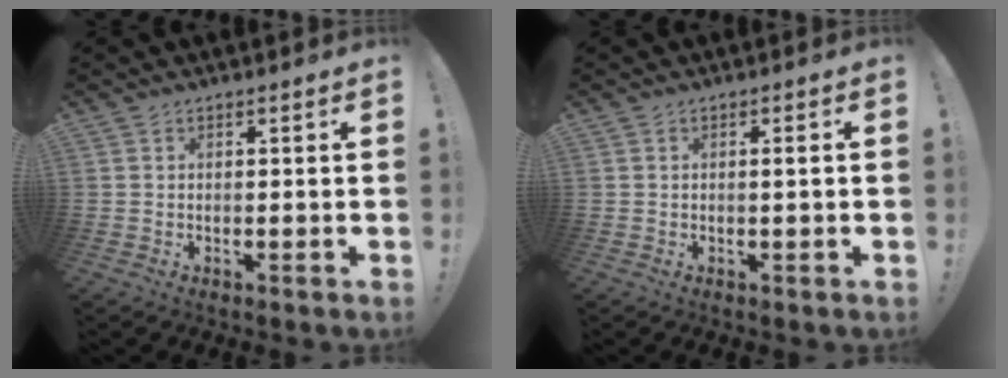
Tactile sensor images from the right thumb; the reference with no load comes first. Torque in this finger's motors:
{"motor_torque": [-0.28, -0.34, 0.14, 0.34, 0.03]}